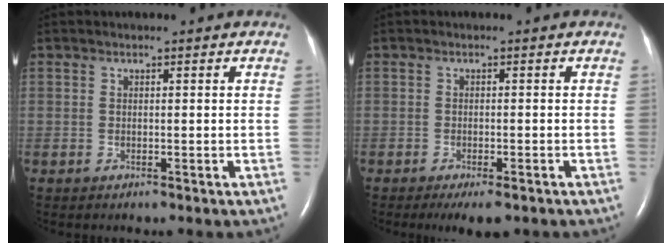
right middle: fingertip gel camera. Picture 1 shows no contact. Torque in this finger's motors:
{"motor_torque": [0.11, 0.01, 0.06, 0.01]}